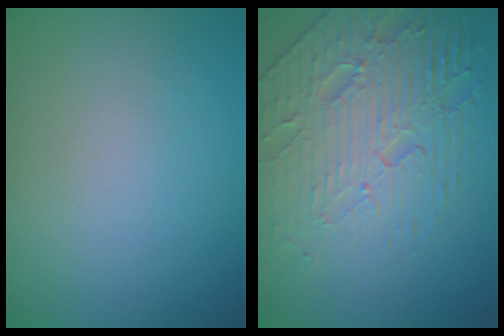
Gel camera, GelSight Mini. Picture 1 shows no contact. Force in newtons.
{"total": 7.6, "press": 5.6, "slide": 5.2}